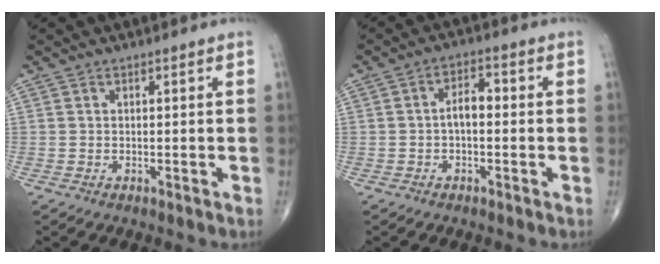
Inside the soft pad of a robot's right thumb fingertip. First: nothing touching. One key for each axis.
{"total": 3.9, "fx": -0.5, "fy": 2.1, "fz": 3.3, "tx": -0.046, "ty": 0.019, "tz": -0.015}